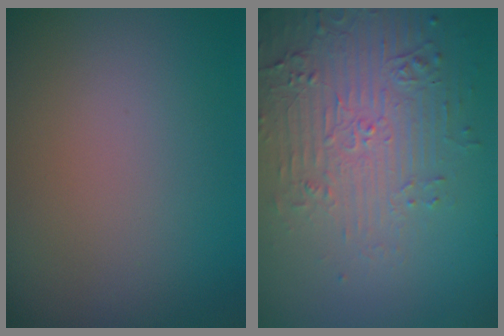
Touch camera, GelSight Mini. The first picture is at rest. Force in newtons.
{"total": 5.2, "press": 3.7, "slide": 3.6}